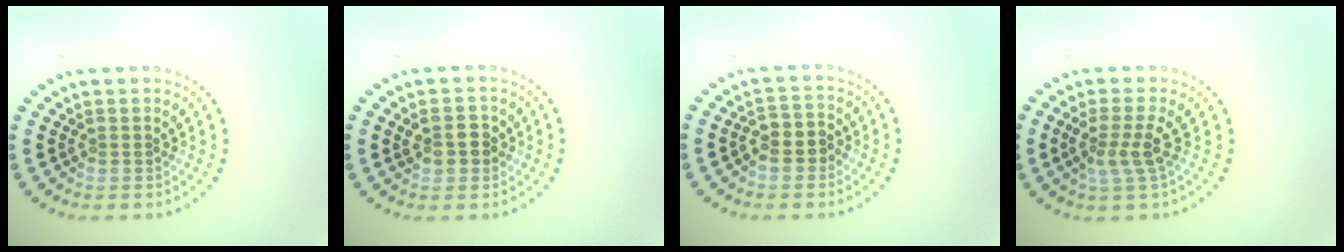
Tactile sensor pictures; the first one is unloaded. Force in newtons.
{"total": 2.5, "press": 2.5, "slide": 0.4}
{"total": 2.6, "press": 2.4, "slide": 1.0}
{"total": 2.7, "press": 2.0, "slide": 1.9}